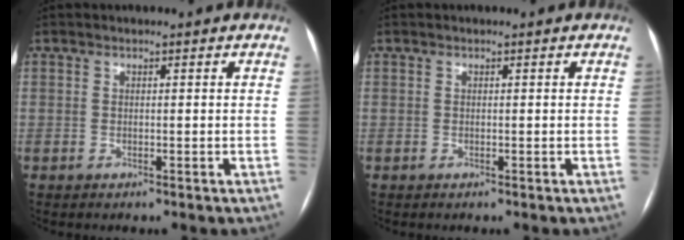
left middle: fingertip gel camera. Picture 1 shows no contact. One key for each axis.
{"total": 0.0}